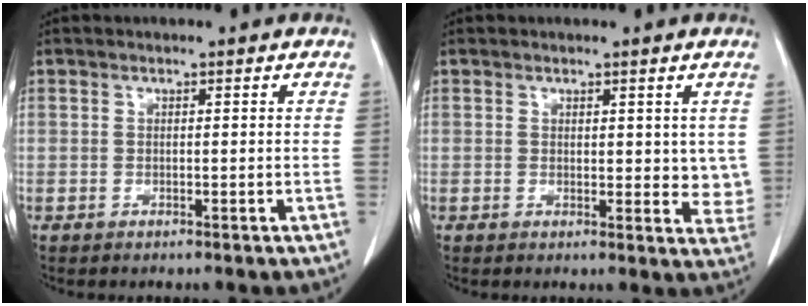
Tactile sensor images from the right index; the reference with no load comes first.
{"total": 4.0, "force": [1.3, 2.3, 3.0], "torque": [-0.016, -0.013, 0.015]}